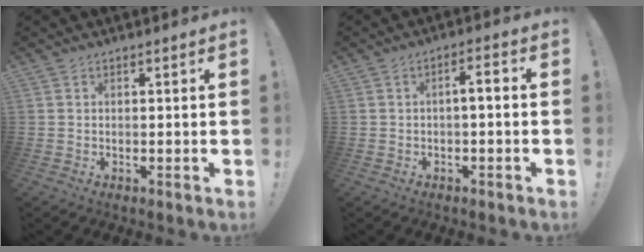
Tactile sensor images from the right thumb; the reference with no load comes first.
{"total": 3.5, "force": [-1.5, 0.9, 3.1], "torque": [-0.060, 0.014, -0.026]}